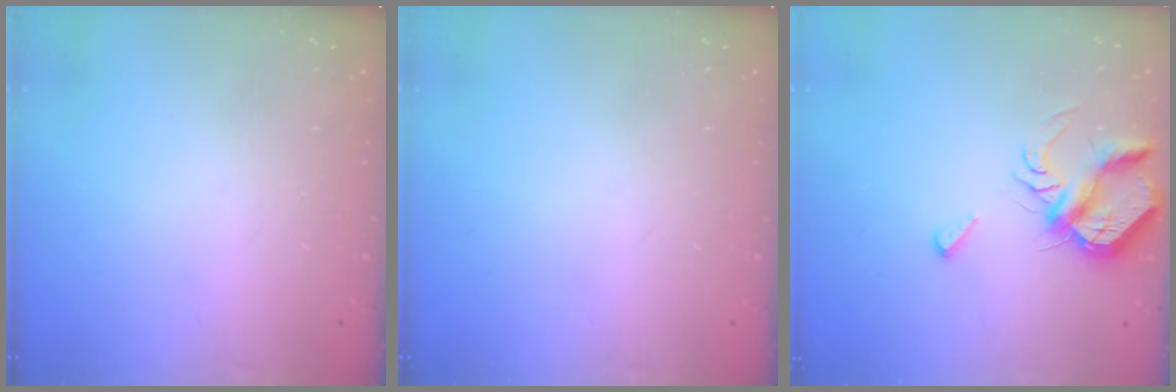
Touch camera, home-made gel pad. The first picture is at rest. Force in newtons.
{"total": 0.0}
{"total": 6.8, "press": 6.7, "slide": 0.9}